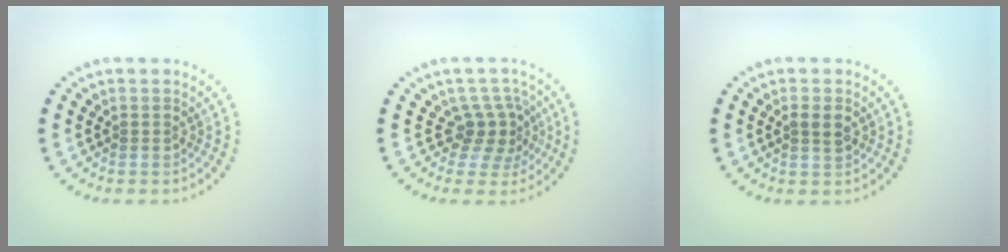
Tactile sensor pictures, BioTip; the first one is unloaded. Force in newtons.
{"total": 2.9, "press": 2.0, "slide": 2.0}
{"total": 1.6, "press": 1.6, "slide": 0.1}